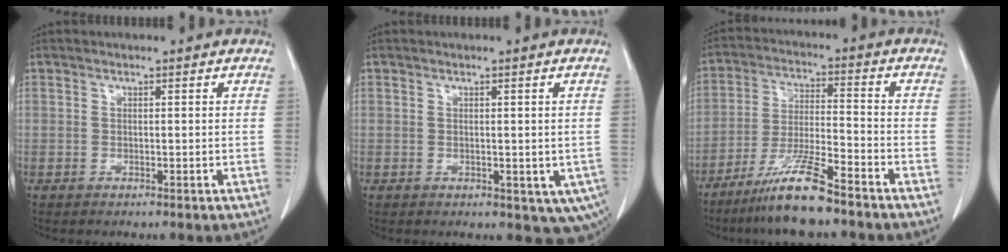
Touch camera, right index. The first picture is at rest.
{"total": 6.5, "force": [-1.5, 3.8, 5.0], "torque": [-0.042, -0.007, -0.012]}
{"total": 10.5, "force": [-7.9, 0.3, 7.0], "torque": [-0.138, -0.028, -0.149]}